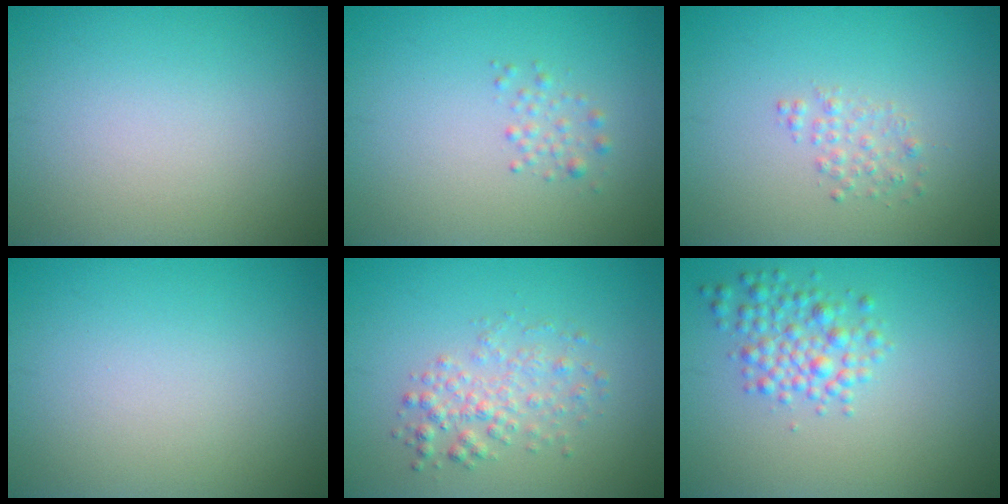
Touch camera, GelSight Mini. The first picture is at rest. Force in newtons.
{"total": 1.5, "press": 1.5, "slide": 0.0}
{"total": 1.3, "press": 1.3, "slide": 0.0}
{"total": 0.0}
{"total": 2.5, "press": 2.5, "slide": 0.0}
{"total": 3.0, "press": 3.0, "slide": 0.1}